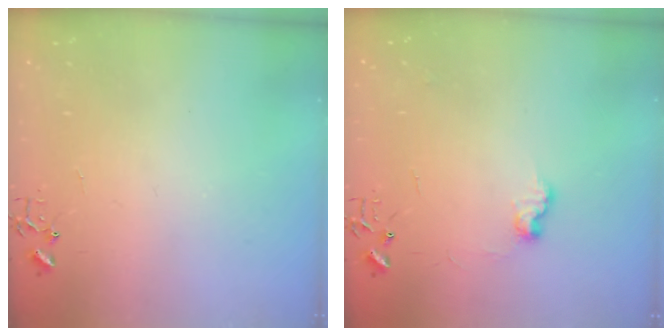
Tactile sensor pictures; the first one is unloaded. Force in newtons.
{"total": 7.6, "press": 7.5, "slide": 0.4}